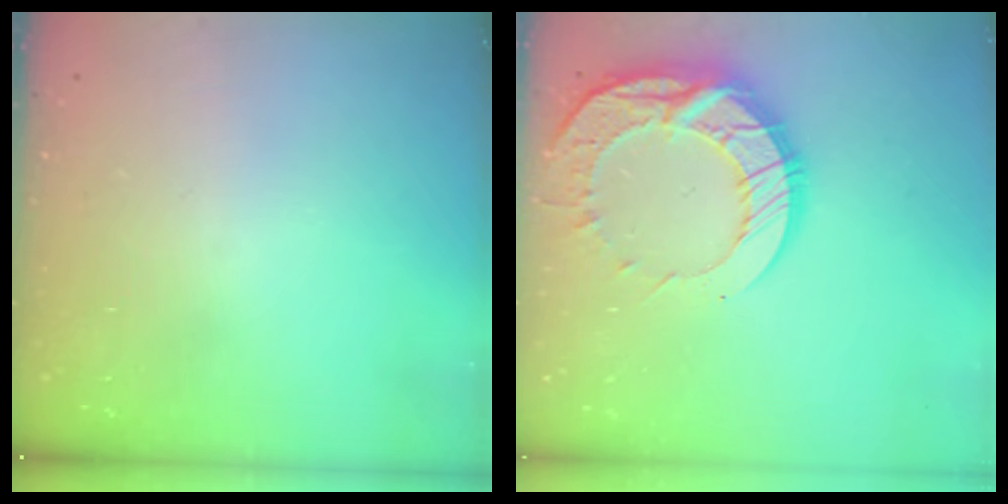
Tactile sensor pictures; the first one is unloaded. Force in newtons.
{"total": 14.6, "press": 14.6, "slide": 1.2}